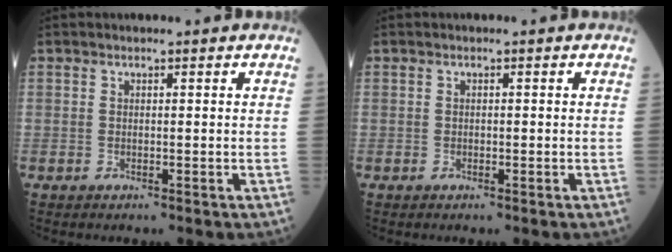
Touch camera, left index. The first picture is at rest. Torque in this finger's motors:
{"motor_torque": [0.04, 0.16, -0.03, -0.01]}